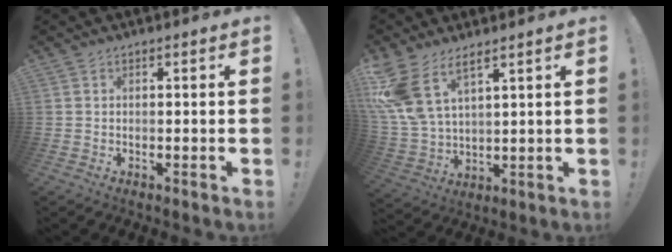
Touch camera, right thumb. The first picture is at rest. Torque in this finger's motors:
{"motor_torque": [2.23, 2.49, 1.29, 0.26, 0.18]}